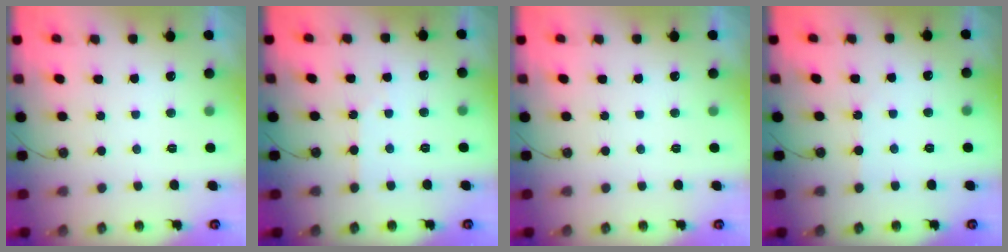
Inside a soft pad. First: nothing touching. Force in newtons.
{"total": 3.1, "press": 3.0, "slide": 0.5}
{"total": 0.0}
{"total": 1.3, "press": 1.2, "slide": 0.3}